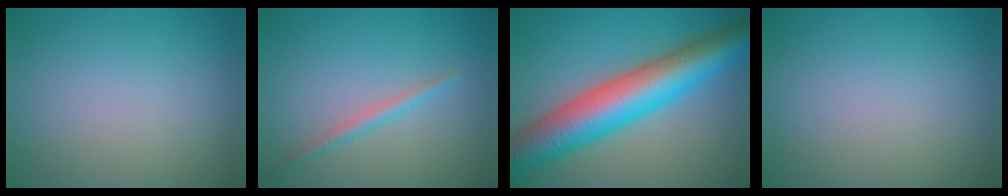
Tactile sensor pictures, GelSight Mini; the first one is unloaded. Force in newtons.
{"total": 1.4, "press": 1.4, "slide": 0.1}
{"total": 11.2, "press": 11.2, "slide": 0.2}
{"total": 0.0}